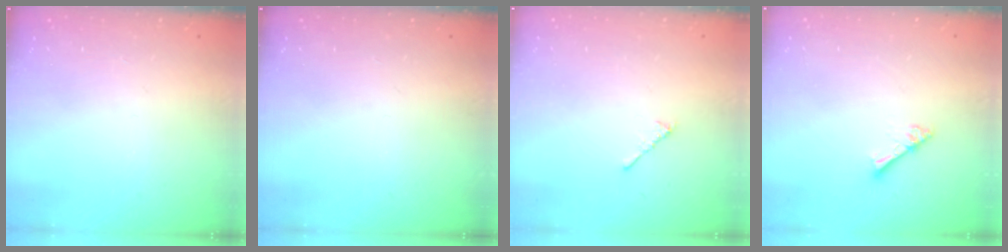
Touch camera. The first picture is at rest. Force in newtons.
{"total": 0.0}
{"total": 2.3, "press": 2.2, "slide": 0.6}
{"total": 2.8, "press": 2.8, "slide": 0.3}